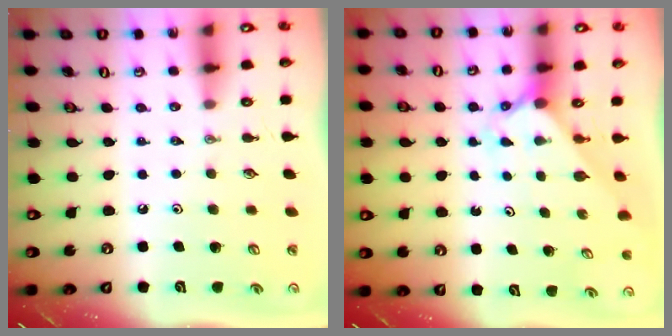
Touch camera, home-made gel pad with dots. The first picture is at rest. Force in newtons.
{"total": 1.9, "press": 1.9, "slide": 0.2}